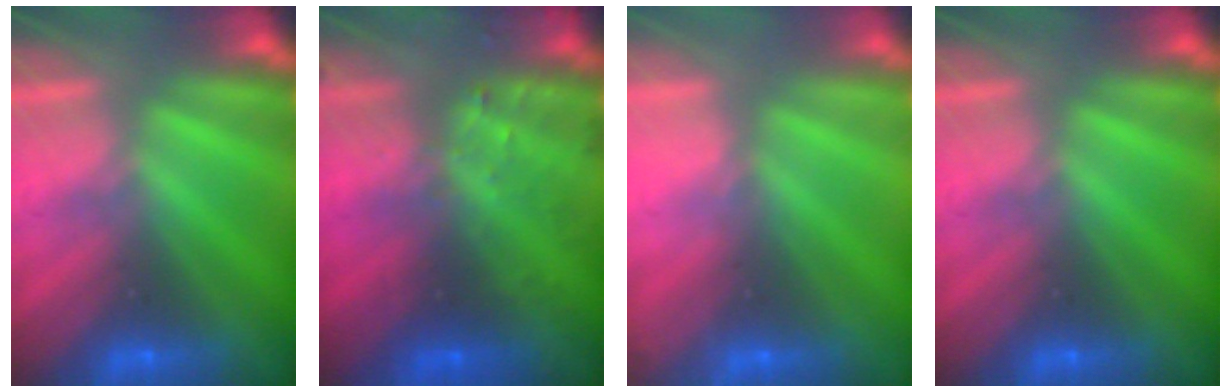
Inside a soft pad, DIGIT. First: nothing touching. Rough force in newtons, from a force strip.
{"total": 7.8}
{"total": 2.3}
{"total": 0.0}